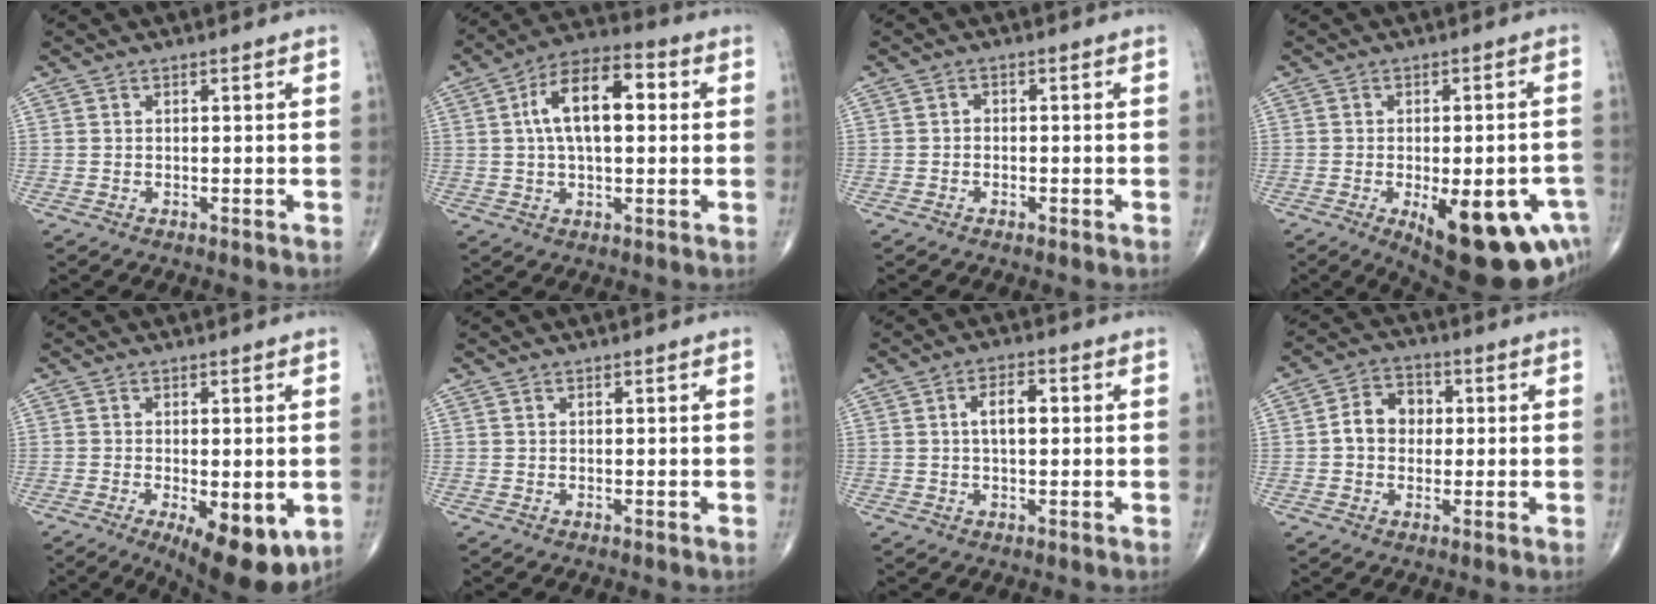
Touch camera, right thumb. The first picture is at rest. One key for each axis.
{"total": 13.4, "fx": 2.2, "fy": 6.7, "fz": 11.4, "tx": -0.184, "ty": 0.024, "tz": 0.029}
{"total": 1.2, "fx": -0.5, "fy": 0.9, "fz": 0.5, "tx": -0.003, "ty": 0.003, "tz": -0.014}
{"total": 20.3, "fx": -8.3, "fy": 8.2, "fz": 16.6, "tx": -0.149, "ty": 0.007, "tz": -0.094}
{"total": 12.3, "fx": -4.2, "fy": 5.0, "fz": 10.5, "tx": -0.148, "ty": -0.021, "tz": -0.053}
{"total": 0.0}
{"total": 5.2, "fx": 0.7, "fy": 2.6, "fz": 4.4, "tx": -0.066, "ty": 0.008, "tz": 0.009}
{"total": 7.2, "fx": 0.3, "fy": 5.8, "fz": 4.2, "tx": -0.051, "ty": 0.018, "tz": -0.004}